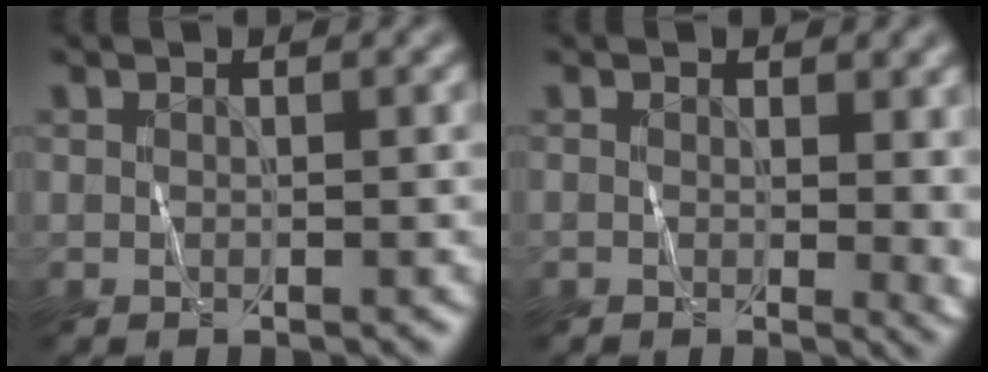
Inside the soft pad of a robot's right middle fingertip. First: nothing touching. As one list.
[{"total": 3.6, "force": [0.3, 1.7, 3.1], "torque": [-0.027, -0.004, 0.006]}]